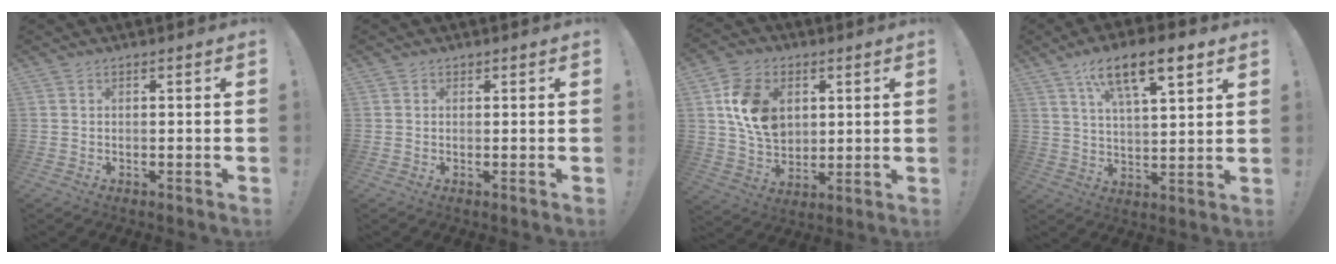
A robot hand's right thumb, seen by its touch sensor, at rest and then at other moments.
{"total": 0.6, "force": [0.4, 0.4, -0.1], "torque": [0.007, -0.003, 0.007]}
{"total": 15.0, "force": [4.4, 11.3, 8.9], "torque": [-0.147, -0.002, 0.089]}
{"total": 13.8, "force": [7.9, 4.5, 10.4], "torque": [-0.162, -0.032, 0.129]}